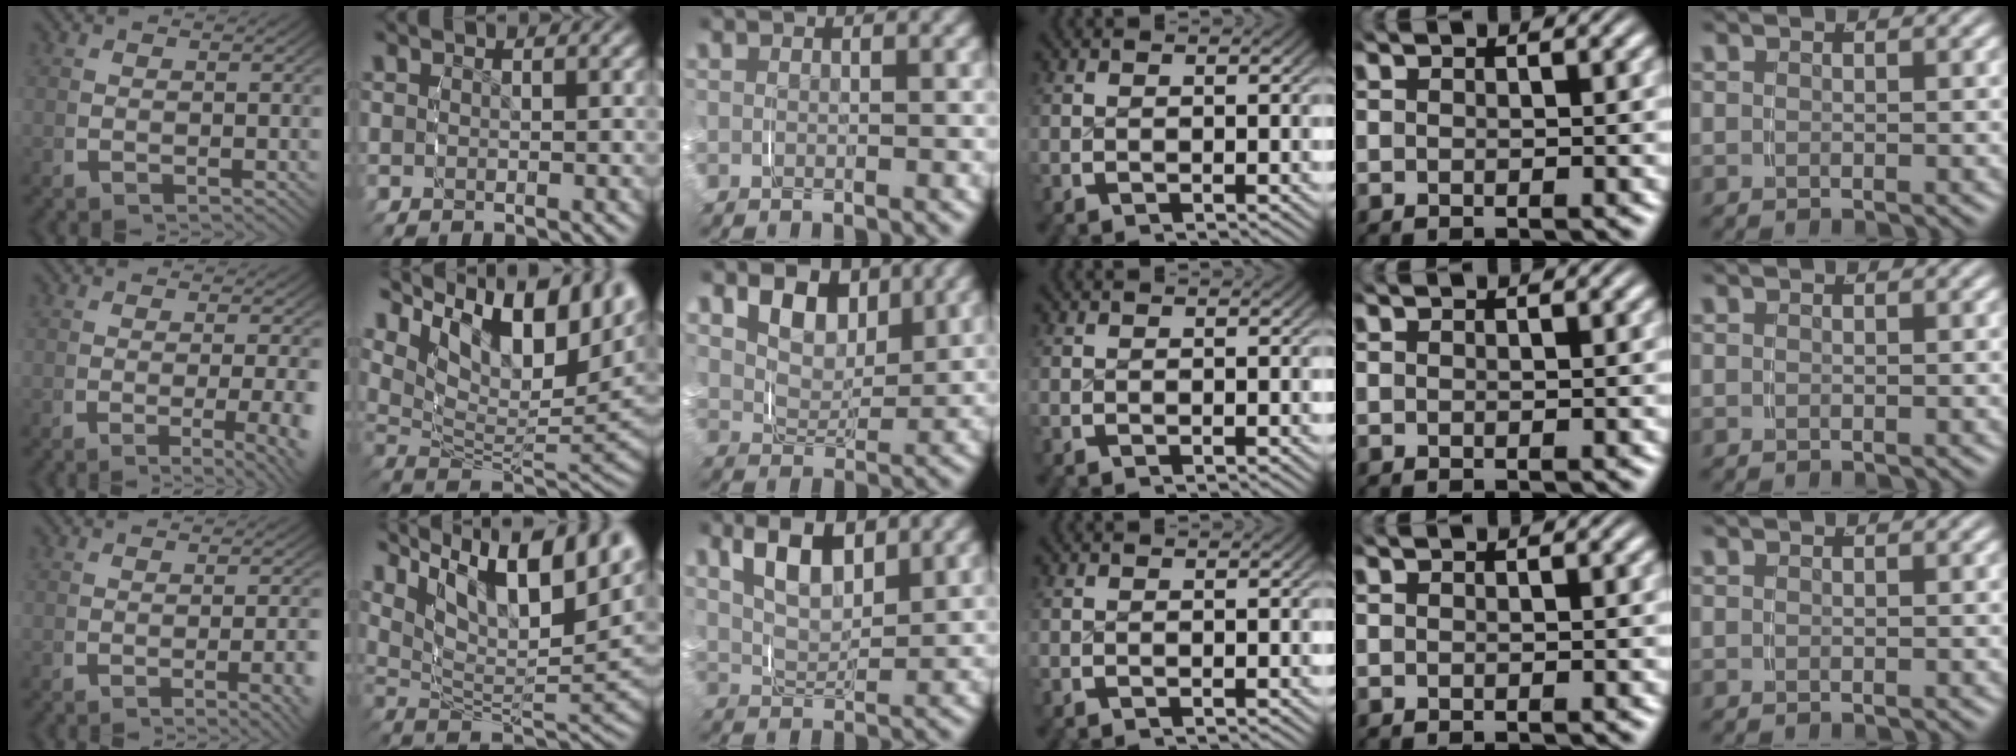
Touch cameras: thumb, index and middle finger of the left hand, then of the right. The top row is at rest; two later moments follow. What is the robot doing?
{"motion": "grasp_and_lifting", "object": "keyboard"}